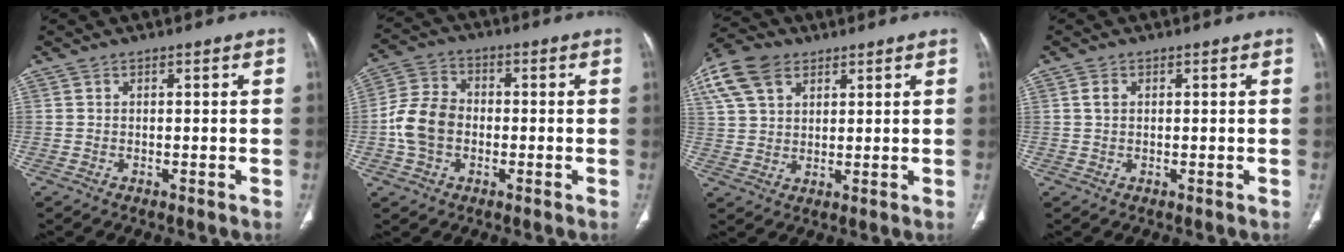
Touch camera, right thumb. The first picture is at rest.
{"total": 9.4, "force": [-1.5, 7.1, 5.9], "torque": [-0.109, 0.026, -0.036]}
{"total": 12.8, "force": [6.4, 8.4, 7.2], "torque": [-0.149, 0.009, 0.123]}
{"total": 1.7, "force": [0.4, 1.2, 1.1], "torque": [-0.019, 0.001, 0.009]}